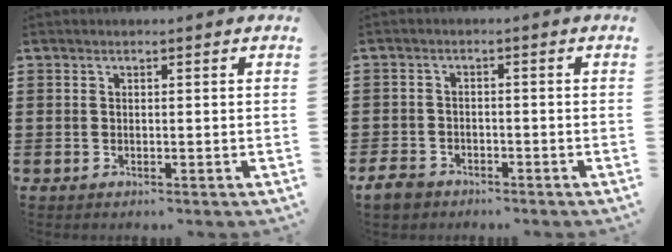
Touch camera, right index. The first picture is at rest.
{"total": 2.8, "force": [-2.4, 1.2, 0.8], "torque": [-0.026, 0.002, -0.050]}